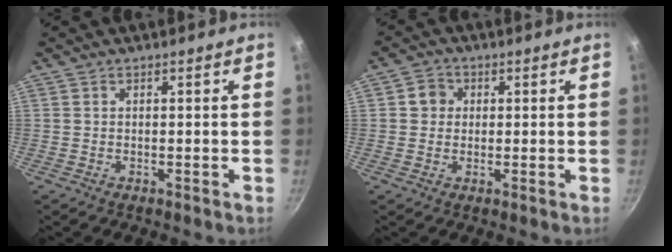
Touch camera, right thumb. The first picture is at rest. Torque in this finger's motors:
{"motor_torque": [-0.36, 0.39, -0.21, 0.06, 0.03]}